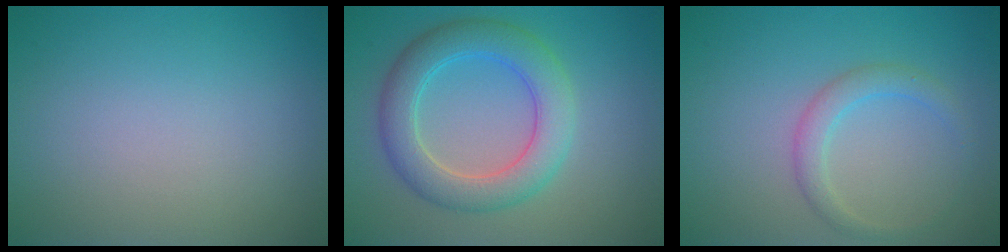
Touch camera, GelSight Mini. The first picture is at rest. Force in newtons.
{"total": 5.4, "press": 5.4, "slide": 0.2}
{"total": 2.1, "press": 2.1, "slide": 0.1}